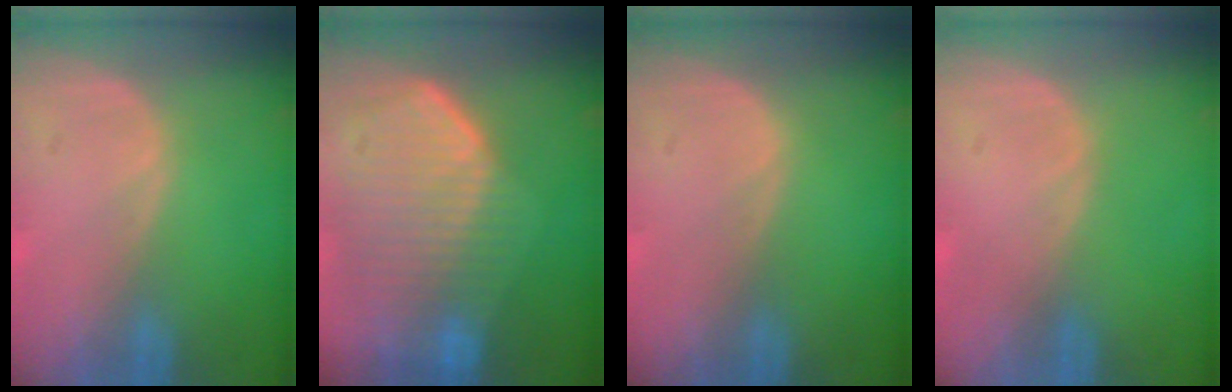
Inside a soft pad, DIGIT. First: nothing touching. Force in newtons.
{"total": 10.8, "press": 9.4, "slide": 5.3}
{"total": 0.0}
{"total": 0.0}